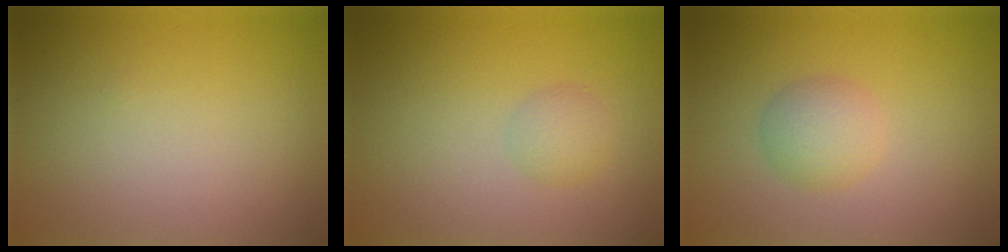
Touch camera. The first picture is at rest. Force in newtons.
{"total": 1.6, "press": 1.6, "slide": 0.0}
{"total": 2.5, "press": 2.5, "slide": 0.0}